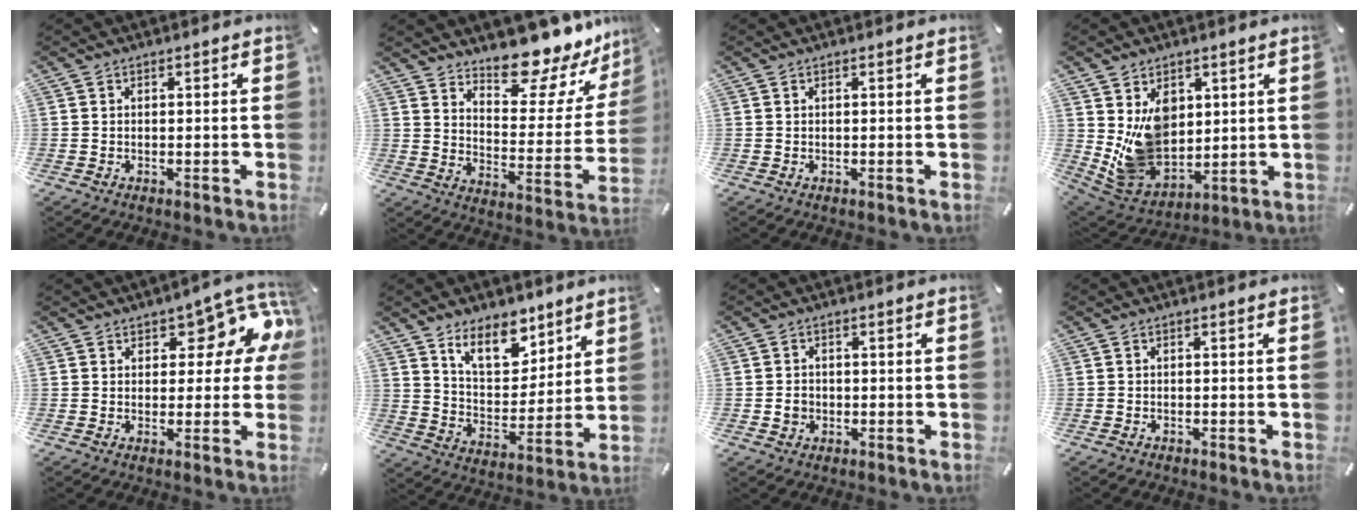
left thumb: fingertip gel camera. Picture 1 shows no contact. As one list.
[{"total": 15.7, "force": [14.1, 5.0, 4.9], "torque": [-0.055, -0.135, 0.235]}, {"total": 0.0}, {"total": 12.2, "force": [3.6, 10.2, 5.6], "torque": [-0.112, -0.027, 0.076]}, {"total": 10.1, "force": [5.1, 5.4, 6.8], "torque": [-0.077, -0.039, 0.085]}, {"total": 12.0, "force": [9.1, 6.2, 4.7], "torque": [-0.068, -0.062, 0.167]}, {"total": 2.6, "force": [-0.6, 2.4, 1.0], "torque": [-0.018, 0.005, -0.012]}, {"total": 0.7, "force": [-0.6, 0.3, 0.0], "torque": [-0.001, 0.002, -0.014]}]